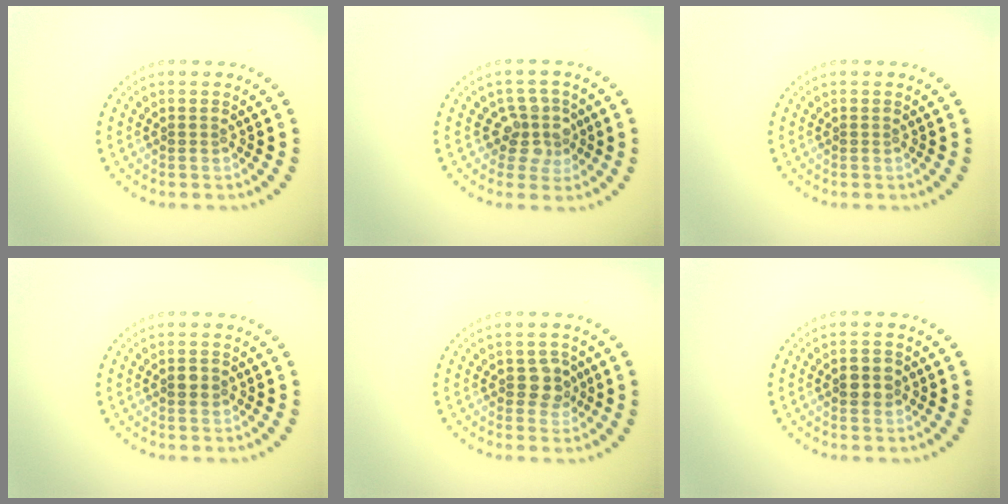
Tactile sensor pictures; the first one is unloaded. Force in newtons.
{"total": 3.0, "press": 2.3, "slide": 1.8}
{"total": 0.0}
{"total": 1.5, "press": 1.5, "slide": 0.1}
{"total": 2.1, "press": 2.0, "slide": 0.7}
{"total": 2.0, "press": 2.0, "slide": 0.1}